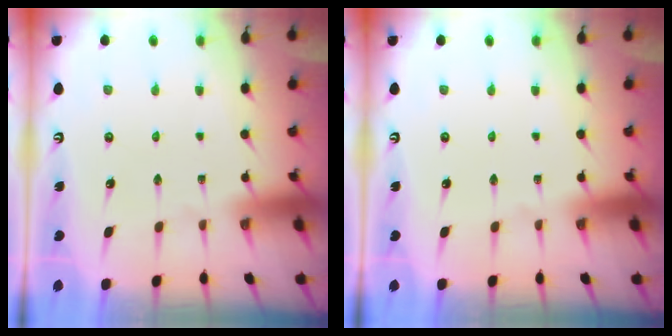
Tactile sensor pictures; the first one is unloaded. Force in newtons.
{"total": 0.0}